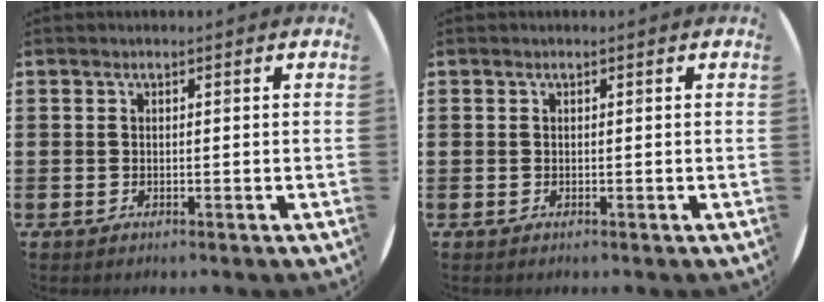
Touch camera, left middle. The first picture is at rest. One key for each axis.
{"total": 0.0}